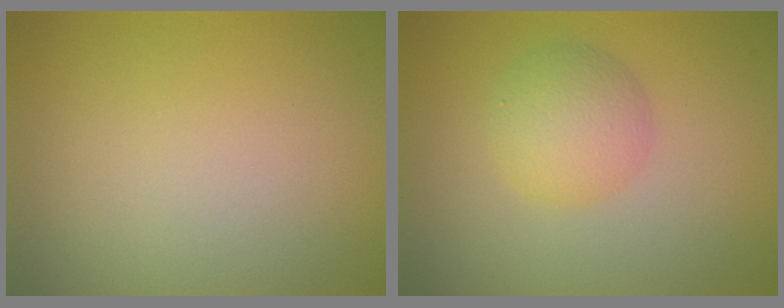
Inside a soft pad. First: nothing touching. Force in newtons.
{"total": 3.4, "press": 3.4, "slide": 0.1}